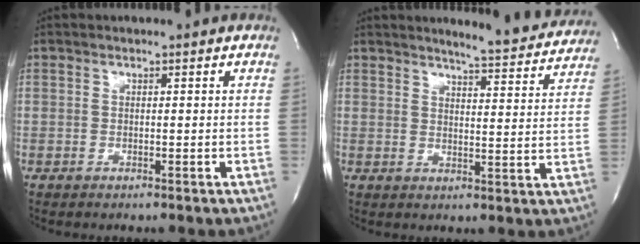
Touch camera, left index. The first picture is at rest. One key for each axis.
{"total": 11.1, "fx": 10.6, "fy": 0.9, "fz": 3.2, "tx": -0.038, "ty": -0.026, "tz": 0.117}